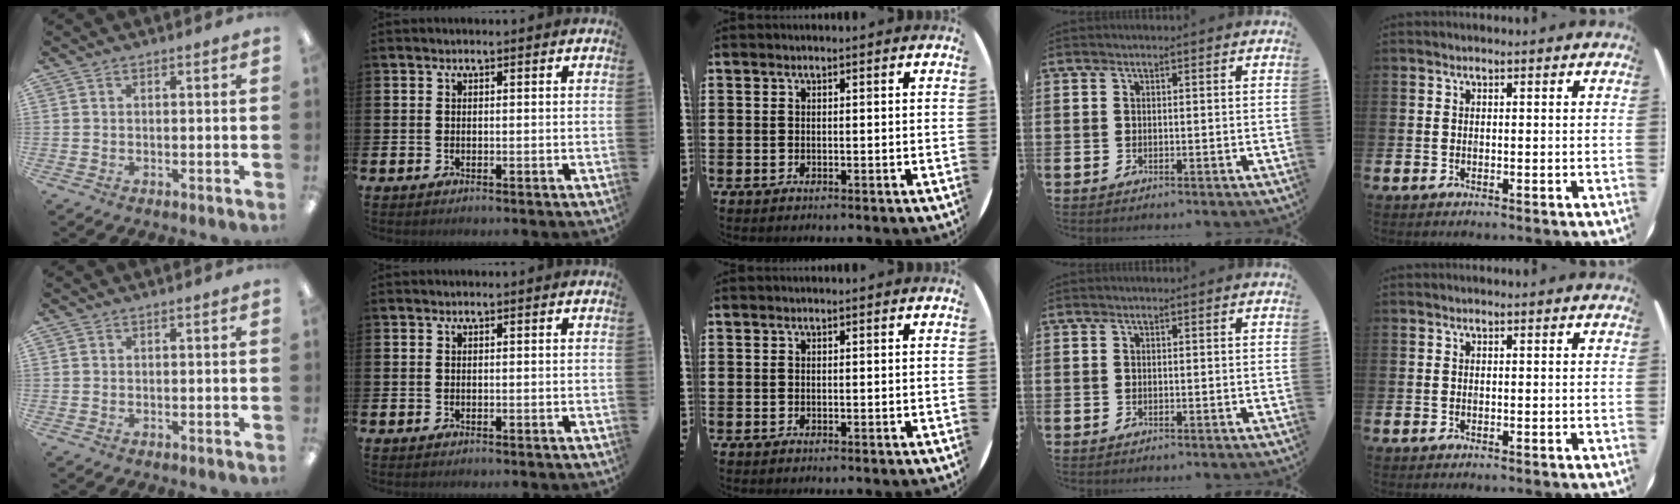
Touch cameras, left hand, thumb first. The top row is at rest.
{}